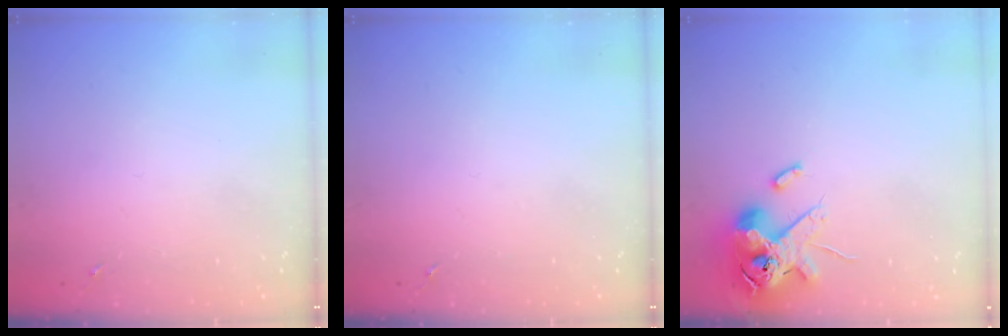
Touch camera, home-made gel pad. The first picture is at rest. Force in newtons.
{"total": 0.0}
{"total": 14.2, "press": 14.0, "slide": 2.3}